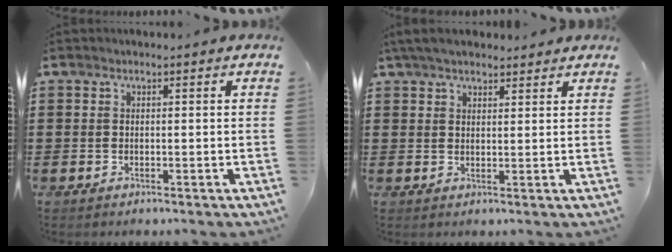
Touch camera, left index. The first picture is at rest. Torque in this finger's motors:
{"motor_torque": [2.14, 0.00, 0.20, 0.21]}